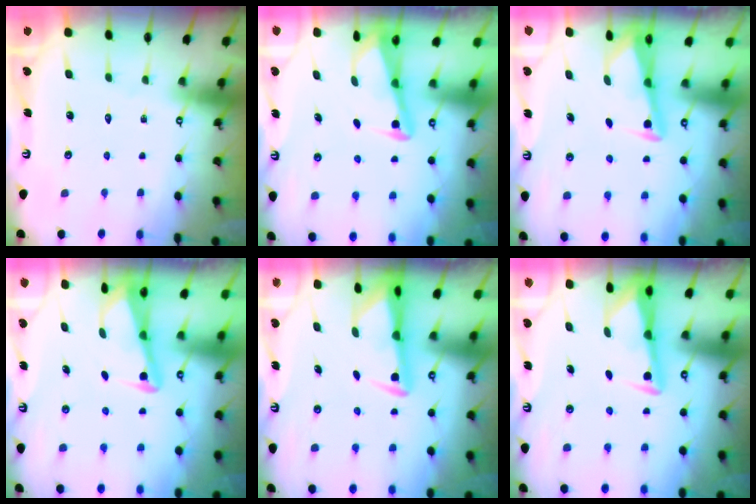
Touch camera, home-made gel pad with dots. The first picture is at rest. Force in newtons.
{"total": 3.1, "press": 3.0, "slide": 0.3}
{"total": 2.9, "press": 2.9, "slide": 0.3}
{"total": 3.1, "press": 3.0, "slide": 0.3}
{"total": 2.7, "press": 2.6, "slide": 0.5}
{"total": 3.0, "press": 3.0, "slide": 0.4}